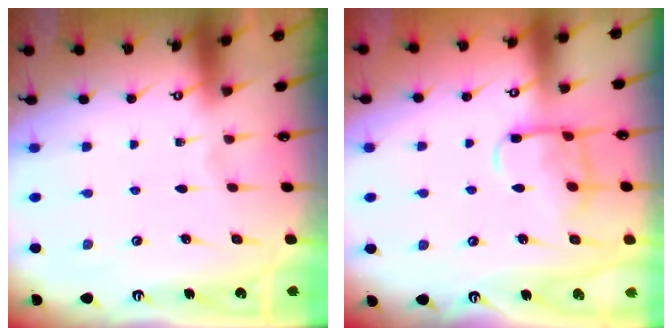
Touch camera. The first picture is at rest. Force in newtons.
{"total": 10.5, "press": 10.5, "slide": 1.0}